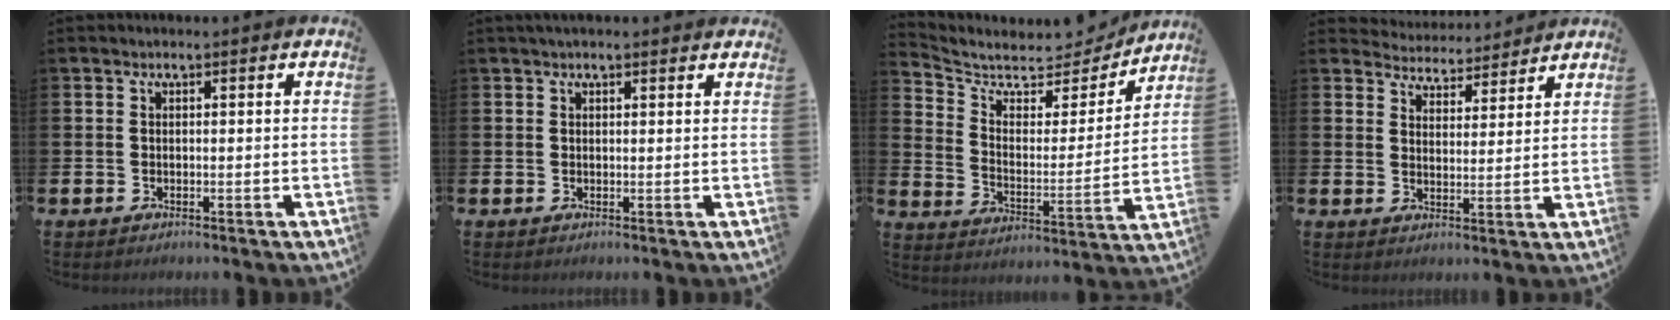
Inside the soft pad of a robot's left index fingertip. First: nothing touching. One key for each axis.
{"total": 1.4, "fx": 1.2, "fy": 0.3, "fz": 0.6, "tx": -0.008, "ty": 0.003, "tz": 0.022}
{"total": 6.3, "fx": 5.8, "fy": 2.2, "fz": 1.0, "tx": -0.047, "ty": -0.059, "tz": 0.093}
{"total": 4.7, "fx": 4.6, "fy": 1.0, "fz": -0.4, "tx": -0.004, "ty": -0.038, "tz": 0.080}